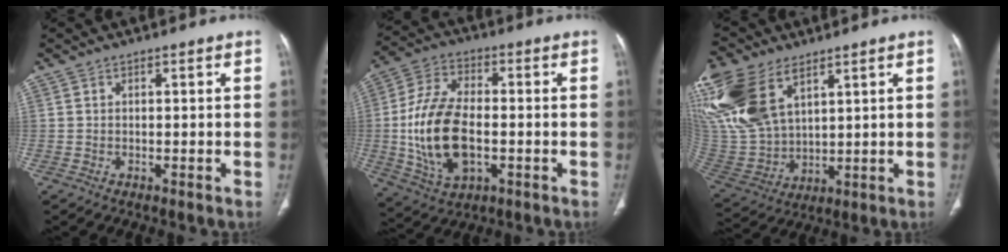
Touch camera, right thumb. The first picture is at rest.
{"total": 17.0, "force": [-2.1, 9.6, 13.9], "torque": [-0.275, 0.011, -0.031]}
{"total": 23.9, "force": [11.5, 14.0, 15.7], "torque": [-0.379, -0.005, 0.240]}